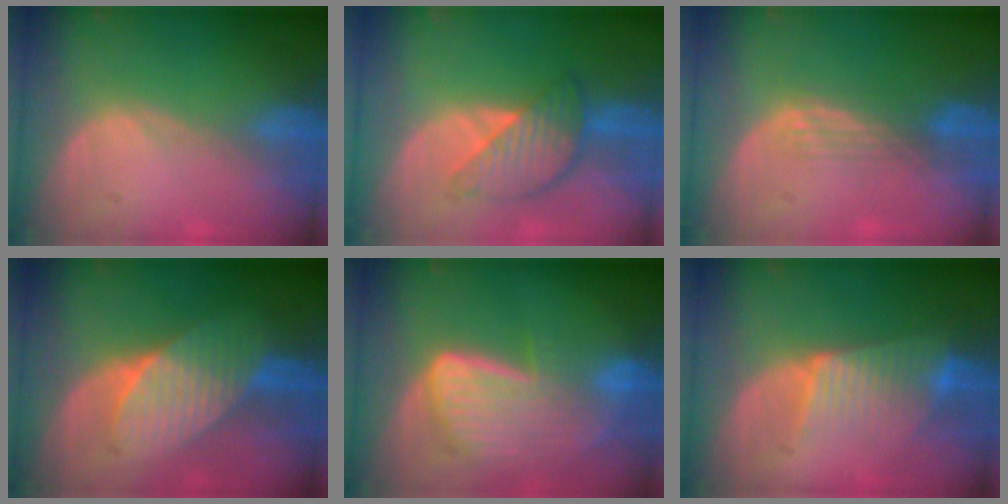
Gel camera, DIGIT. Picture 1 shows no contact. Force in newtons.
{"total": 6.1, "press": 6.1, "slide": 0.4}
{"total": 3.0, "press": 2.5, "slide": 1.6}
{"total": 7.4, "press": 7.0, "slide": 2.2}
{"total": 9.2, "press": 8.1, "slide": 4.5}
{"total": 6.7, "press": 6.1, "slide": 2.7}